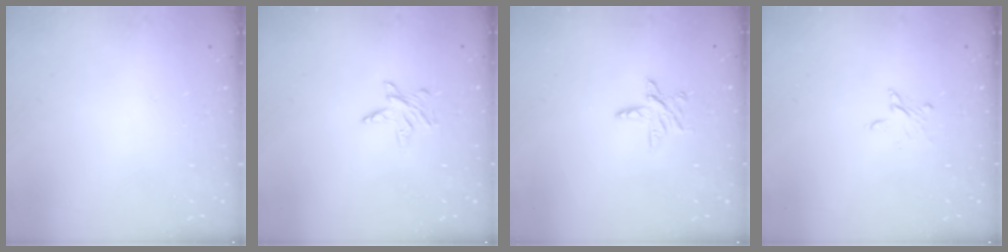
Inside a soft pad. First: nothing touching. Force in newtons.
{"total": 4.3, "press": 4.3, "slide": 0.4}
{"total": 6.7, "press": 6.7, "slide": 0.3}
{"total": 3.3, "press": 3.3, "slide": 0.3}